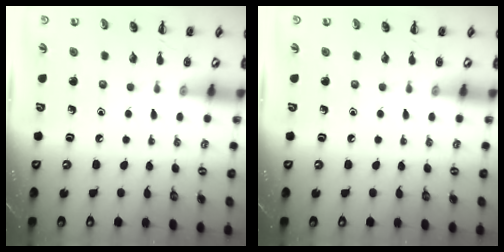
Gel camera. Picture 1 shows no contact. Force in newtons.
{"total": 0.0}